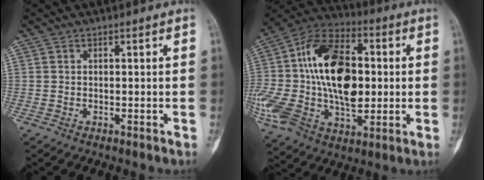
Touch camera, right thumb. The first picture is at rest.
{"total": 28.8, "force": [1.0, 17.0, 23.2], "torque": [-0.470, 0.016, 0.021]}